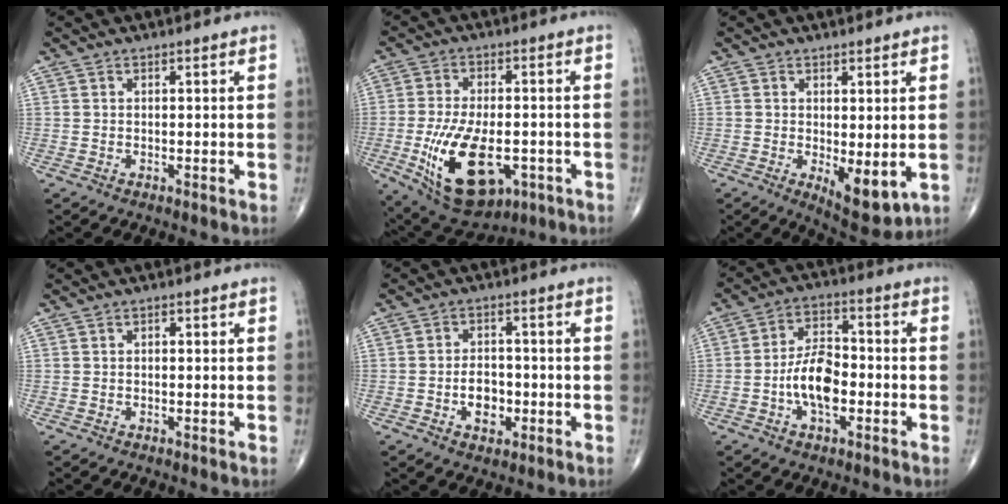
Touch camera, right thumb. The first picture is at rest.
{"total": 17.2, "force": [-5.1, 9.0, 13.7], "torque": [-0.236, 0.003, -0.063]}
{"total": 7.3, "force": [-1.0, 2.9, 6.6], "torque": [-0.083, -0.021, -0.004]}
{"total": 0.7, "force": [0.1, 0.4, 0.6], "torque": [-0.008, 0.001, 0.000]}
{"total": 5.8, "force": [-1.7, 3.9, 4.0], "torque": [-0.042, 0.013, -0.028]}
{"total": 9.8, "force": [-2.4, 5.2, 7.9], "torque": [-0.132, 0.026, -0.049]}